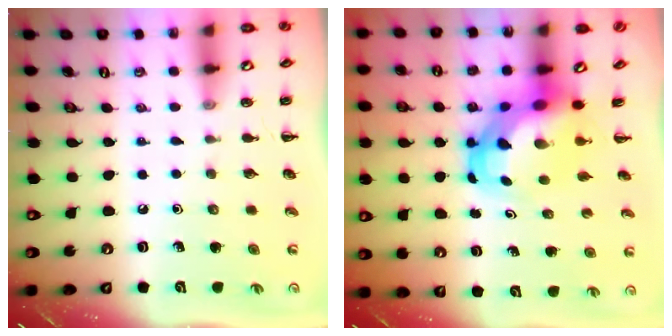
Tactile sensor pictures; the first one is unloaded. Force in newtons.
{"total": 6.9, "press": 6.6, "slide": 2.0}